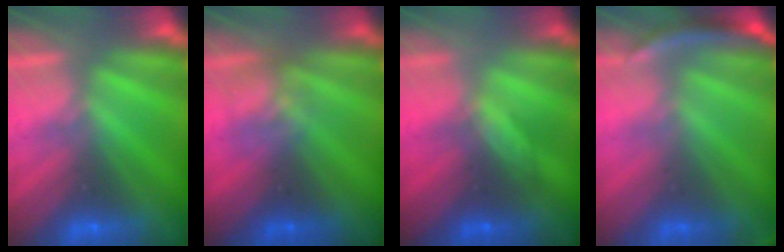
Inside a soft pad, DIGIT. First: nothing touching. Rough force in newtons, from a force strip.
{"total": 2.4}
{"total": 1.6}
{"total": 2.9}